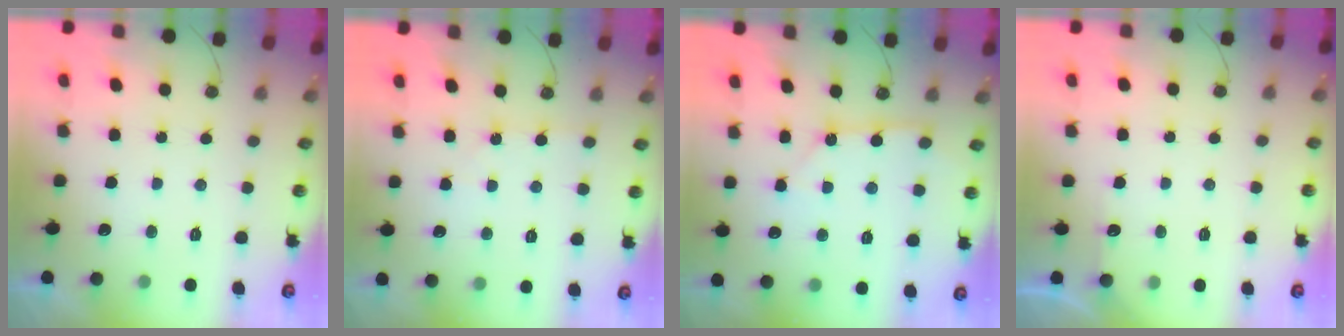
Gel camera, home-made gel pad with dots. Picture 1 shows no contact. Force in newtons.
{"total": 1.6, "press": 1.6, "slide": 0.2}
{"total": 2.8, "press": 2.7, "slide": 0.3}
{"total": 2.9, "press": 2.9, "slide": 0.3}